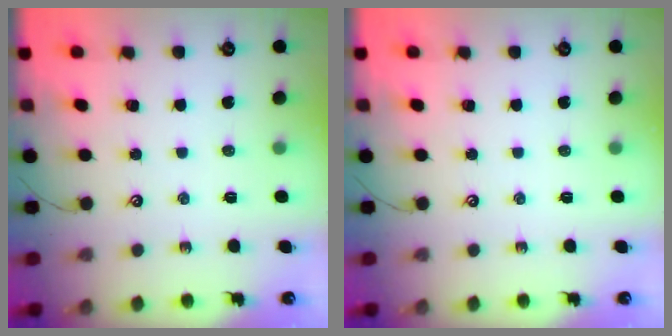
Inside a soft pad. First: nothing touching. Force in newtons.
{"total": 0.0}